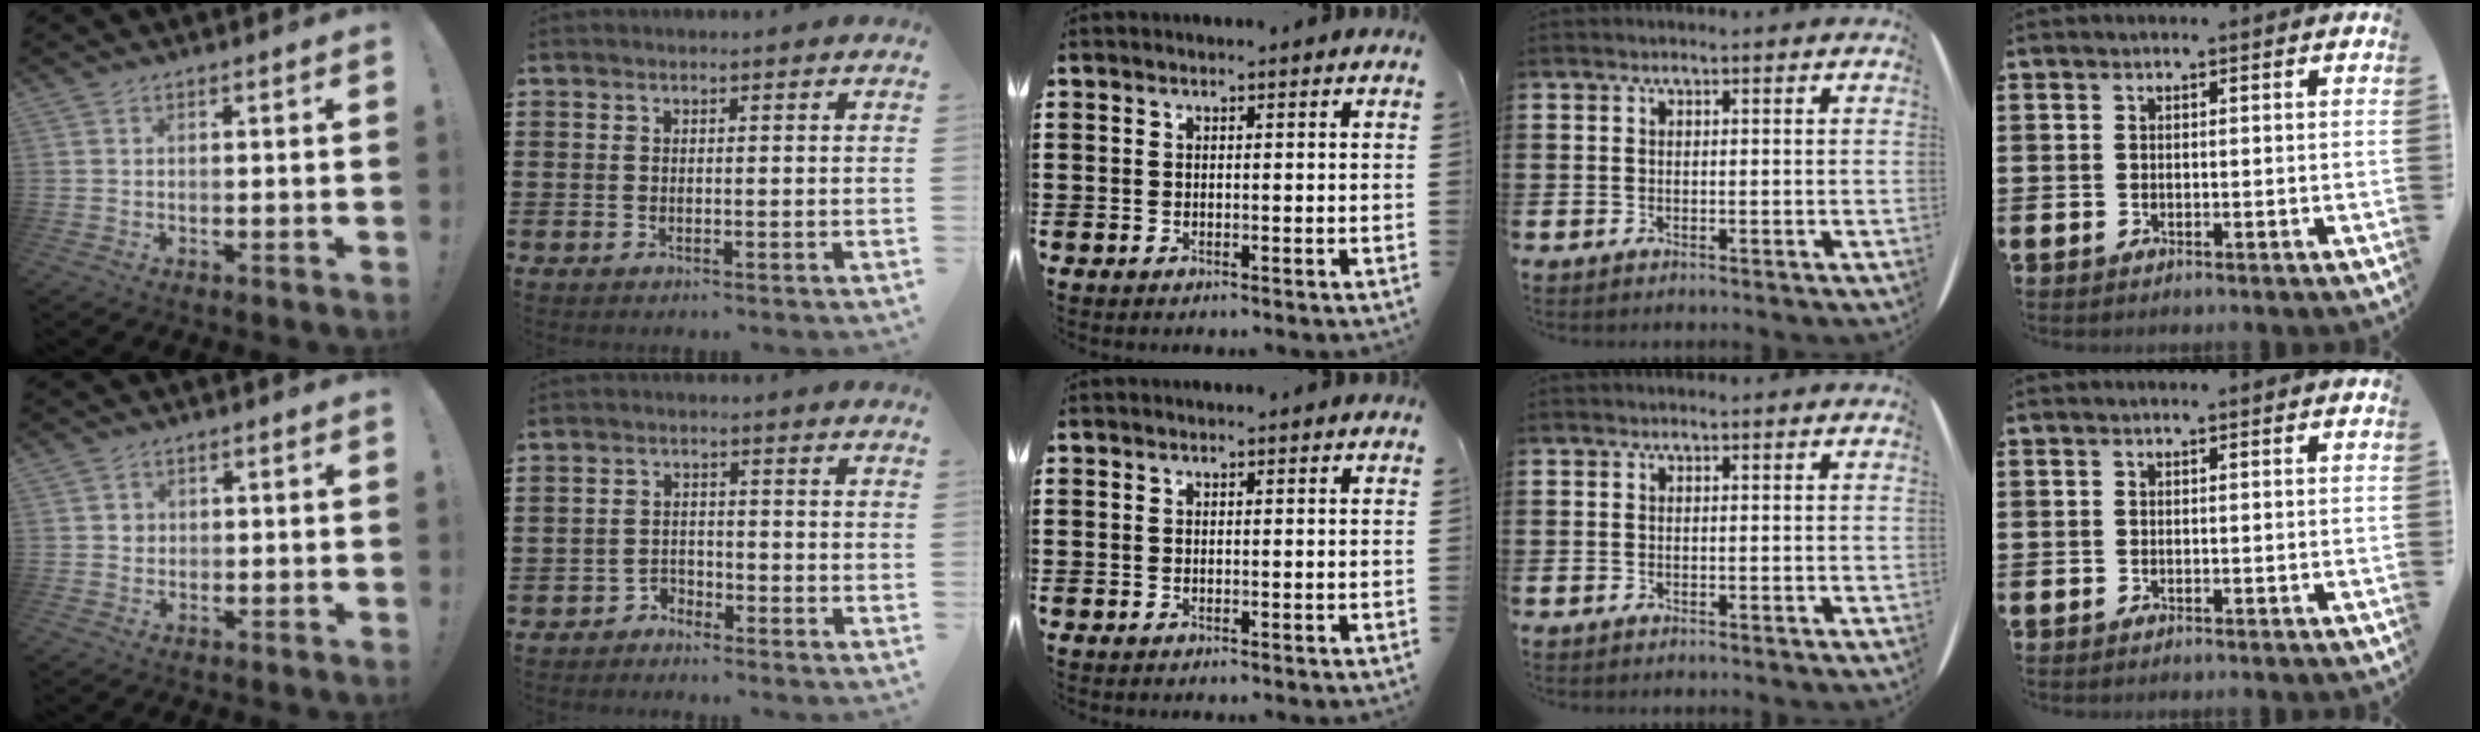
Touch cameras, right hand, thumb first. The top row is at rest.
{"thumb": {"total": 2.0, "force": [0.0, 2.0, 0.4], "torque": [0.008, 0.000, -0.004]}, "index": {"total": 2.2, "force": [-2.1, 0.8, -0.1], "torque": [-0.008, 0.003, -0.044]}}